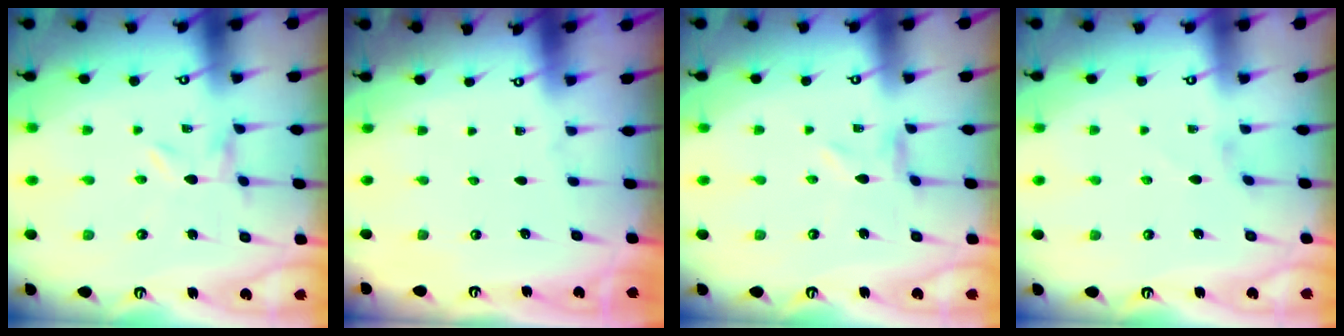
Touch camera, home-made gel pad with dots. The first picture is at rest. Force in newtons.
{"total": 0.0}
{"total": 0.7, "press": 0.7, "slide": 0.2}
{"total": 1.6, "press": 1.6, "slide": 0.5}